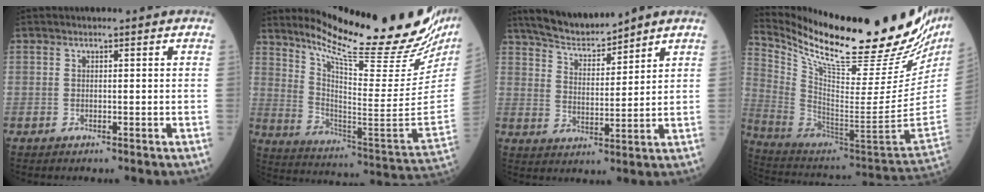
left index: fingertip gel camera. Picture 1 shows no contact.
{"total": 28.3, "force": [23.8, 3.0, 15.0], "torque": [-0.239, -0.091, 0.330]}
{"total": 8.9, "force": [8.4, 0.8, 2.8], "torque": [-0.057, 0.008, 0.159]}
{"total": 33.6, "force": [26.6, 5.4, 19.8], "torque": [-0.337, -0.086, 0.386]}